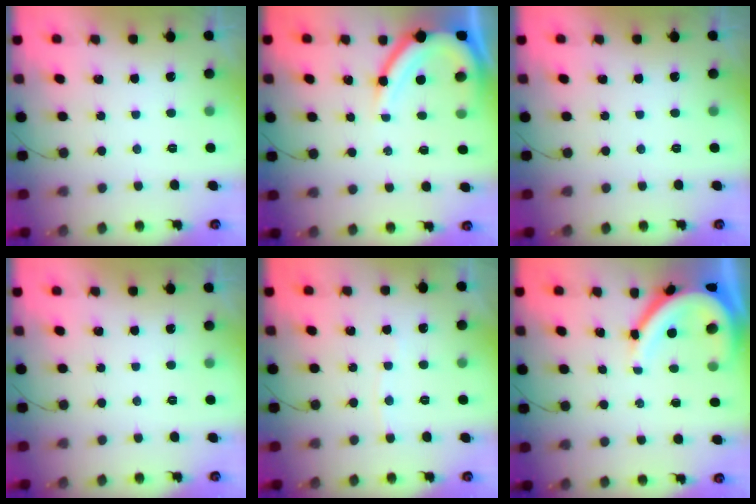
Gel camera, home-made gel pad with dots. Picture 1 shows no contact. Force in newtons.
{"total": 10.6, "press": 10.5, "slide": 1.1}
{"total": 0.0}
{"total": 0.0}
{"total": 2.2, "press": 2.2, "slide": 0.2}
{"total": 10.5, "press": 10.4, "slide": 1.2}